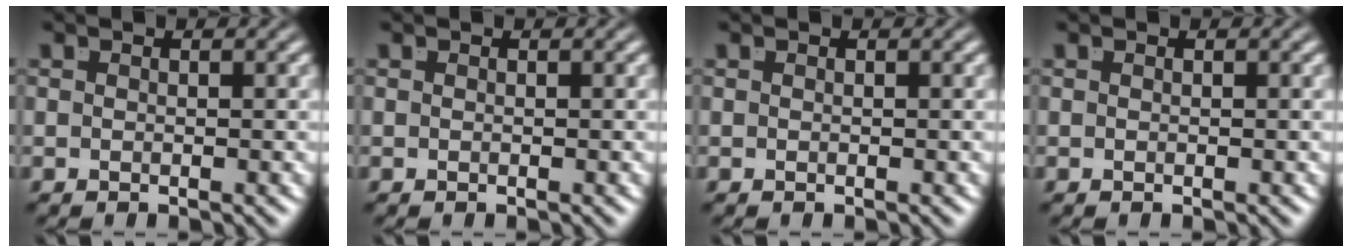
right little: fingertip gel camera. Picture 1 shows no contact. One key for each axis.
{"total": 0.0}
{"total": 0.0}
{"total": 0.0}